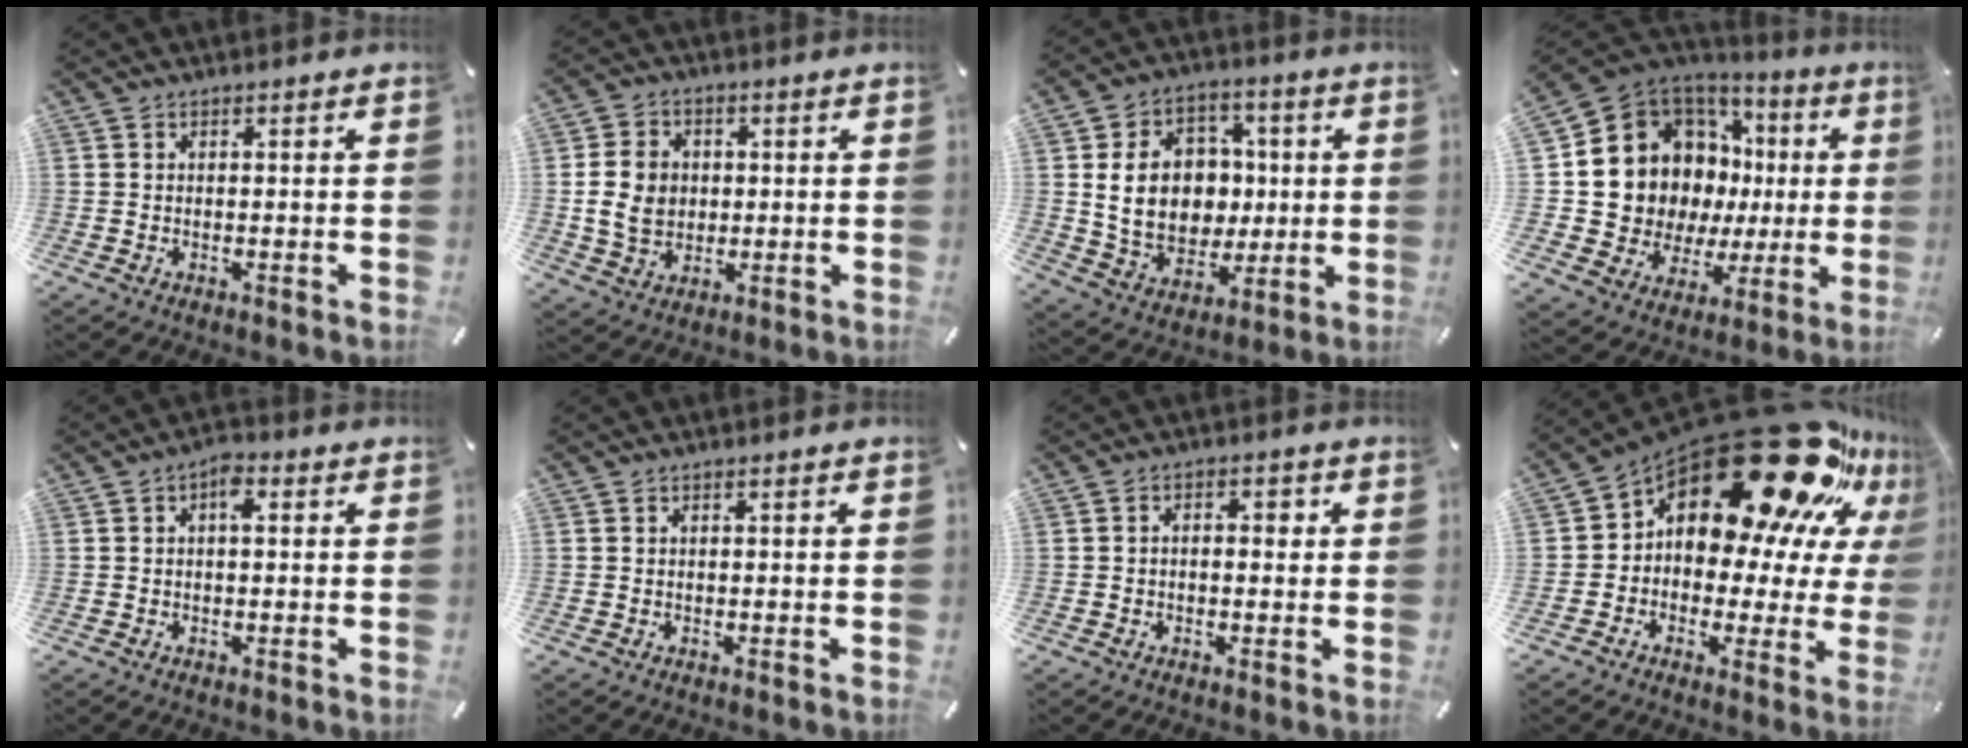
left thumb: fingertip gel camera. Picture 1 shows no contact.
{"total": 9.2, "force": [0.0, 8.0, 4.6], "torque": [-0.106, 0.010, 0.000]}
{"total": 15.6, "force": [1.4, 13.2, 8.2], "torque": [-0.155, 0.011, 0.038]}
{"total": 13.6, "force": [3.5, 11.9, 5.5], "torque": [-0.107, -0.062, 0.087]}
{"total": 3.1, "force": [0.6, 1.6, 2.7], "torque": [-0.041, 0.004, 0.005]}
{"total": 0.0}
{"total": 2.5, "force": [-0.8, 1.7, 1.7], "torque": [-0.033, 0.012, -0.018]}
{"total": 28.5, "force": [15.7, 13.8, 19.3], "torque": [-0.290, -0.124, 0.279]}